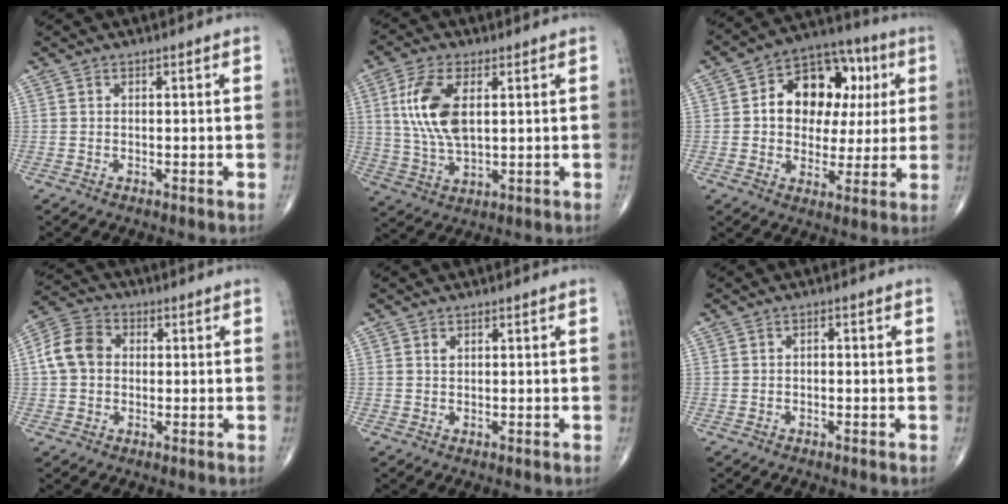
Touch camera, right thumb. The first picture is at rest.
{"total": 11.2, "force": [2.6, 5.4, 9.4], "torque": [-0.197, -0.007, 0.054]}
{"total": 16.6, "force": [3.3, 11.7, 11.3], "torque": [-0.116, 0.019, 0.045]}
{"total": 8.0, "force": [0.5, 6.3, 4.8], "torque": [-0.086, 0.022, 0.000]}
{"total": 0.7, "force": [0.4, 0.4, 0.4], "torque": [-0.003, 0.000, 0.008]}
{"total": 0.8, "force": [-0.2, 0.5, 0.6], "torque": [-0.004, 0.004, -0.005]}